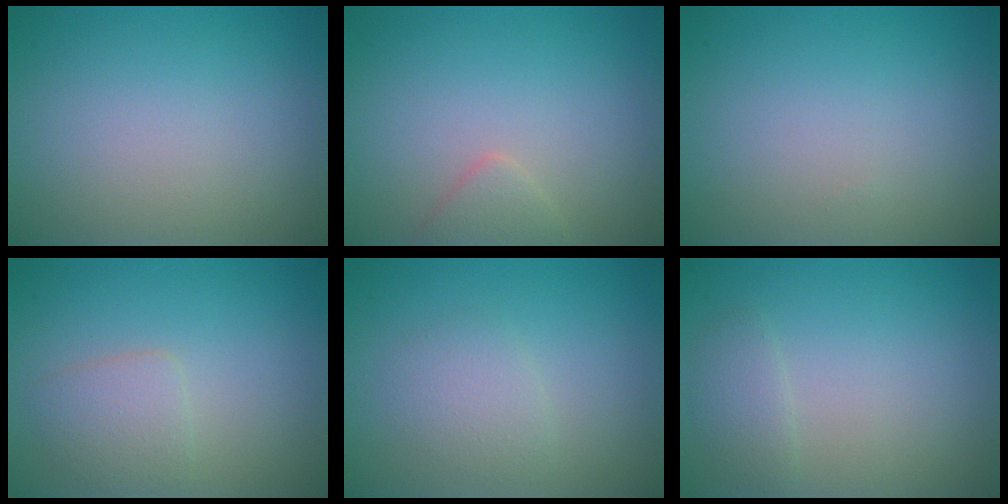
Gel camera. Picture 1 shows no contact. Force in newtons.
{"total": 1.4, "press": 1.4, "slide": 0.1}
{"total": 0.0}
{"total": 2.1, "press": 2.1, "slide": 0.1}
{"total": 1.9, "press": 1.9, "slide": 0.1}
{"total": 1.4, "press": 1.4, "slide": 0.1}